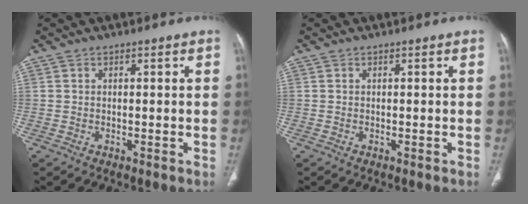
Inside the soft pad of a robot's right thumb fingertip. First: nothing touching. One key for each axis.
{"total": 0.0}